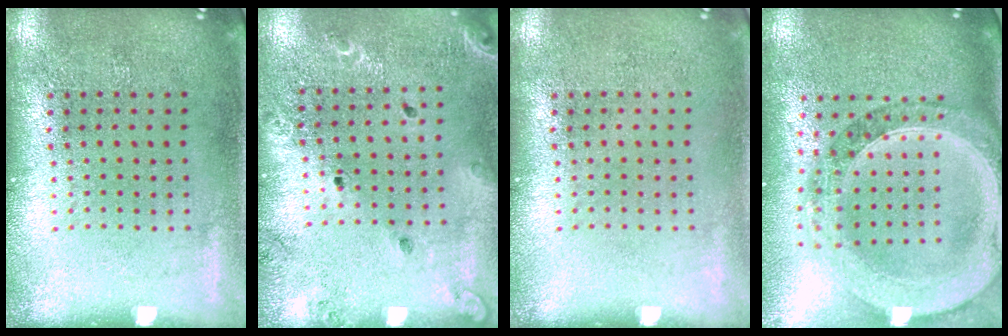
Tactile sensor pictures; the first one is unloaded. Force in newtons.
{"total": 1.4, "press": 1.4, "slide": 0.1}
{"total": 0.0}
{"total": 1.8, "press": 1.7, "slide": 0.5}